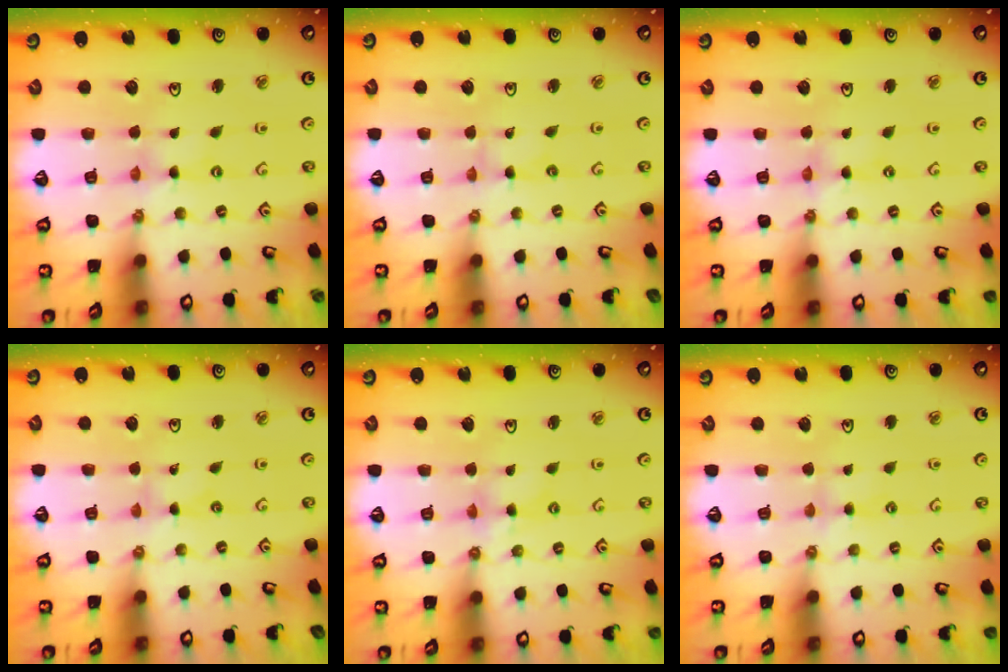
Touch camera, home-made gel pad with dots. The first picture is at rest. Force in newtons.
{"total": 0.0}
{"total": 1.2, "press": 1.2, "slide": 0.3}
{"total": 0.0}
{"total": 3.9, "press": 3.9, "slide": 0.4}
{"total": 2.8, "press": 2.8, "slide": 0.3}